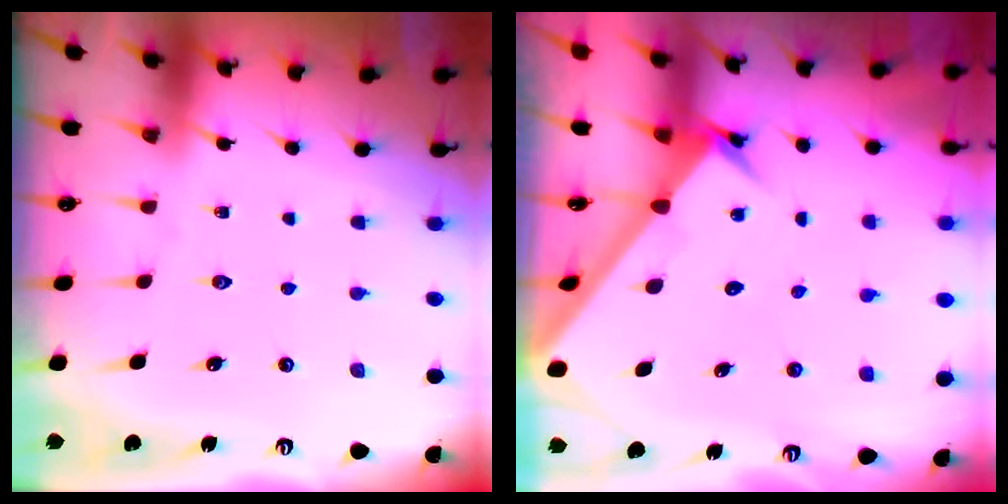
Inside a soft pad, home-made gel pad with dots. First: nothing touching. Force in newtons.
{"total": 3.0, "press": 3.0, "slide": 0.4}